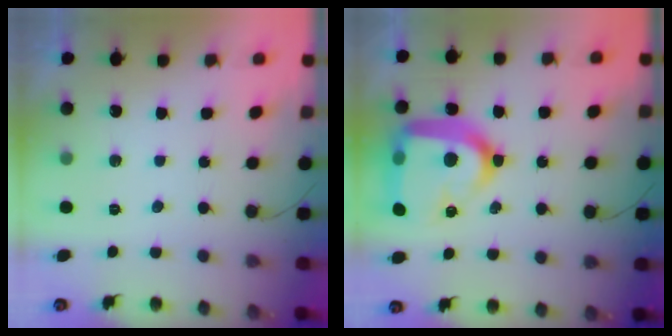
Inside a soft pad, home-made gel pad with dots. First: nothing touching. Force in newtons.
{"total": 25.1, "press": 25.0, "slide": 2.3}